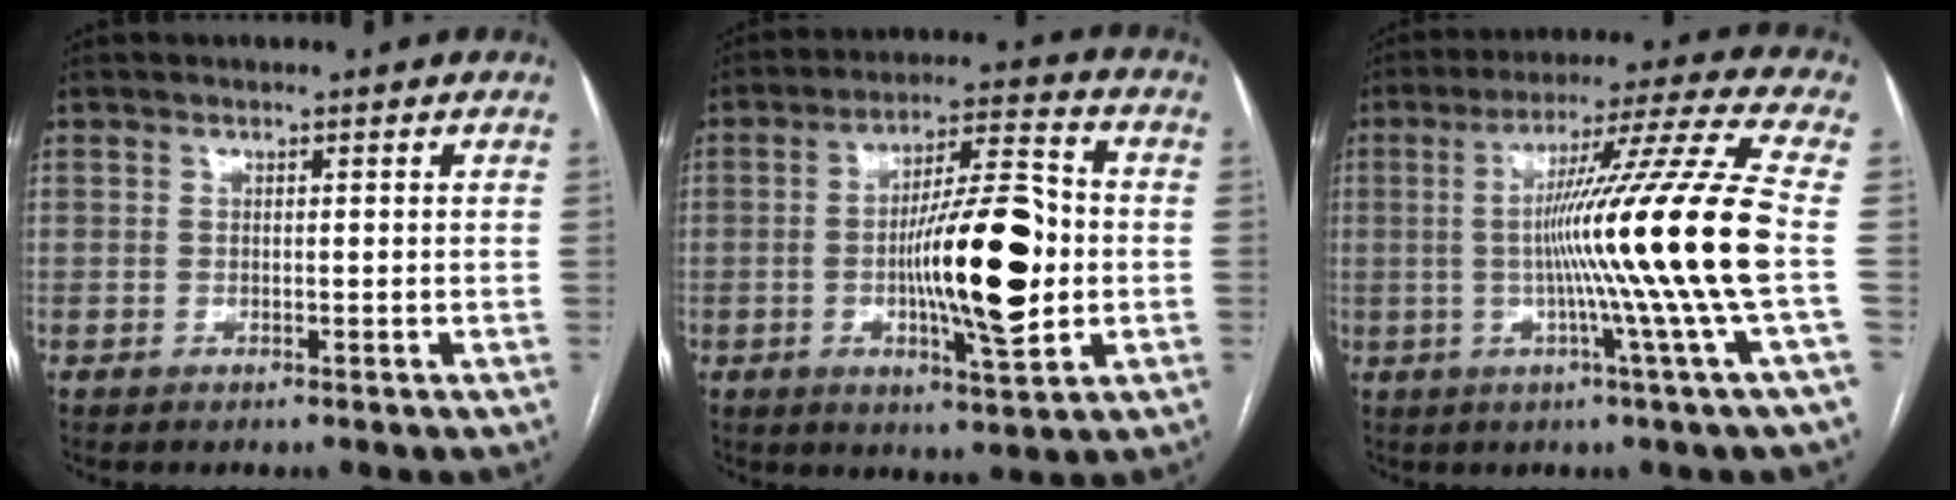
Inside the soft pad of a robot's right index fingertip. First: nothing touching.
{"total": 15.3, "force": [-1.7, 2.7, 14.9], "torque": [-0.245, 0.006, -0.026]}
{"total": 18.4, "force": [-1.8, -4.0, 17.9], "torque": [-0.279, -0.017, -0.042]}